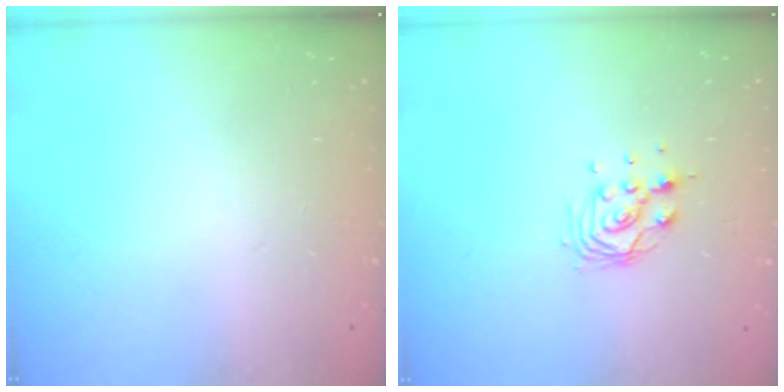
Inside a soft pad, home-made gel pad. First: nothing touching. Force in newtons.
{"total": 9.3, "press": 9.2, "slide": 1.3}